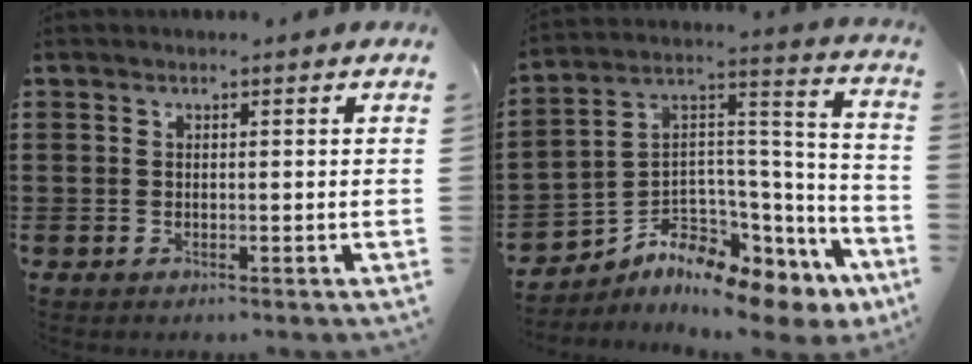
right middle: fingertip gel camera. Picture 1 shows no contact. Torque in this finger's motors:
{"motor_torque": [1.98, -0.16, 0.30, 0.12]}